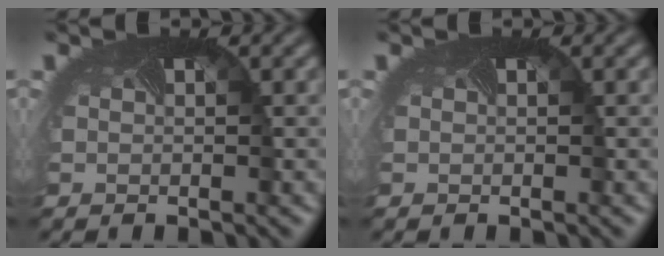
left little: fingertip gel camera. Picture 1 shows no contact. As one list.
[{"total": 0.0}]